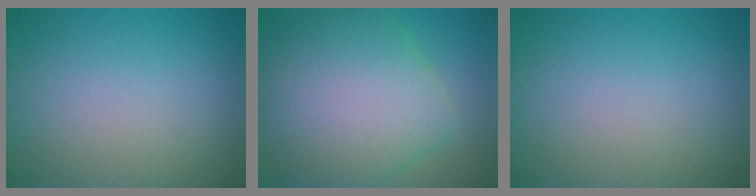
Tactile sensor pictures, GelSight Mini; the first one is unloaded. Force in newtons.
{"total": 11.1, "press": 11.1, "slide": 0.5}
{"total": 0.0}